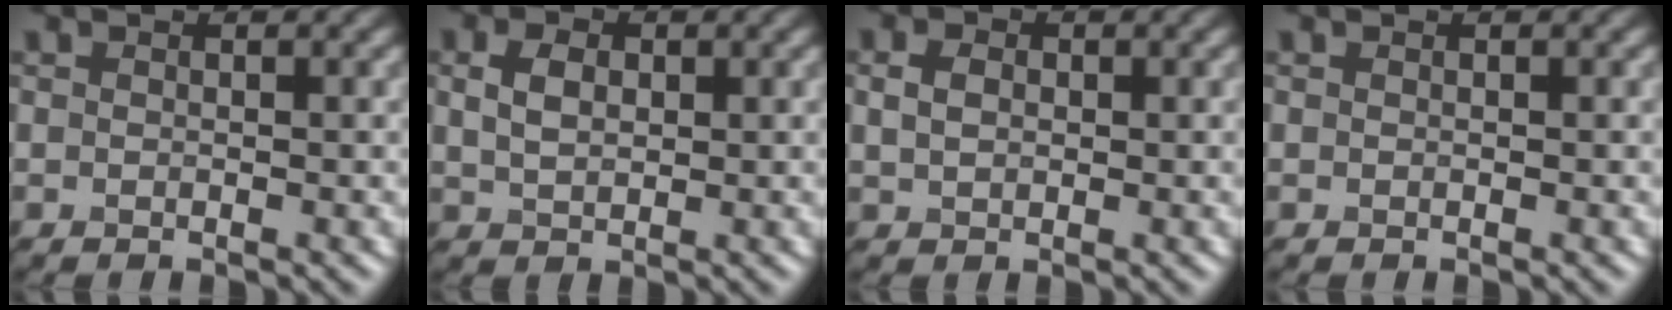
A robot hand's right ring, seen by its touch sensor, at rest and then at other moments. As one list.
[{"total": 2.6, "force": [0.7, 1.8, 1.8], "torque": [-0.040, 0.002, 0.014]}, {"total": 2.0, "force": [0.4, 1.5, 1.3], "torque": [-0.031, 0.003, 0.008]}, {"total": 0.0}]